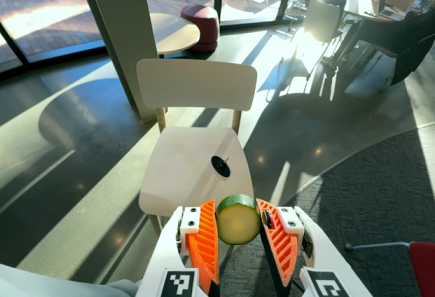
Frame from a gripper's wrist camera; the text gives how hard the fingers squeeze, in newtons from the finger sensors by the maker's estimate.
{"total": 9.7, "left": 10.0, "right": 9.5}